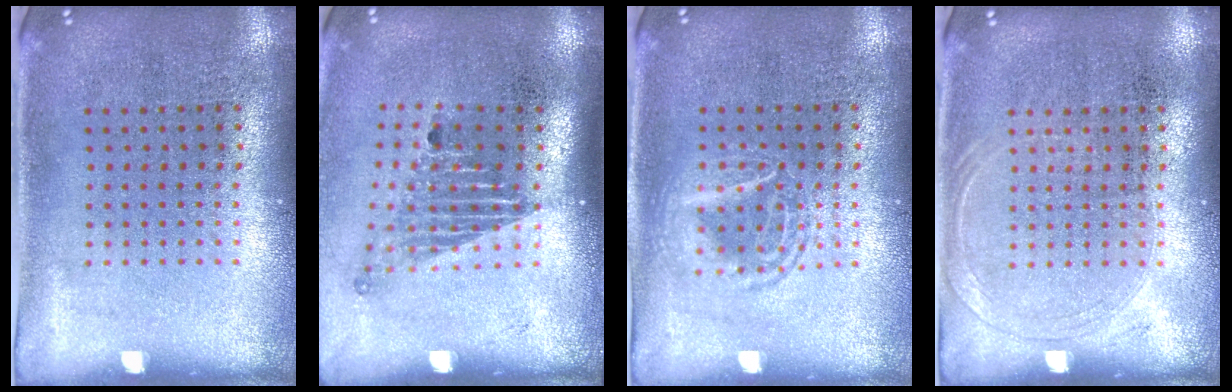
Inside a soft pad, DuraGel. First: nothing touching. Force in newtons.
{"total": 1.6, "press": 1.1, "slide": 1.2}
{"total": 1.2, "press": 1.2, "slide": 0.1}
{"total": 1.1, "press": 1.0, "slide": 0.3}